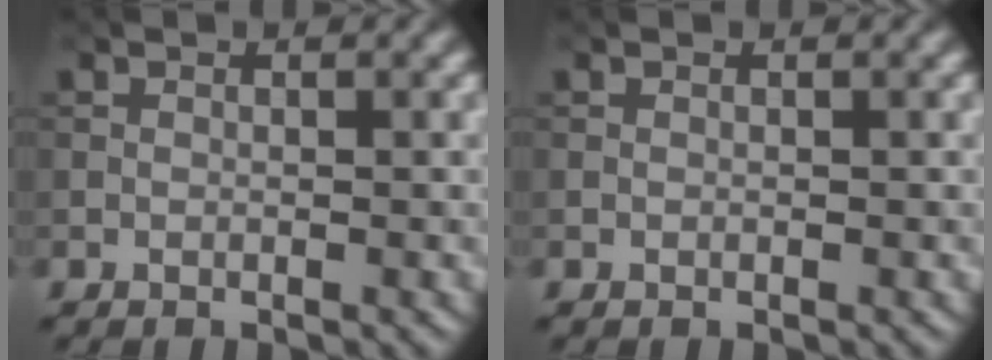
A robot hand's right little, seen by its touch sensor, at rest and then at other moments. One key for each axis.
{"total": 0.0}